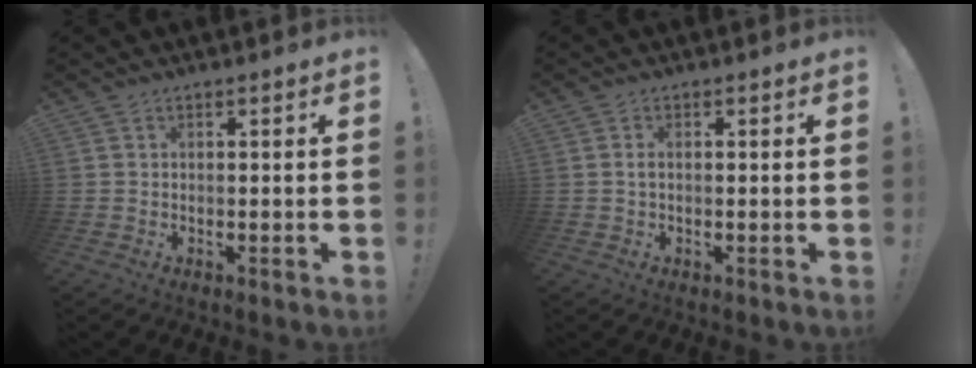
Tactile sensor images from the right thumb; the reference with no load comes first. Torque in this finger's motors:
{"motor_torque": [-0.01, -0.15, -0.12, 0.26, -0.08]}